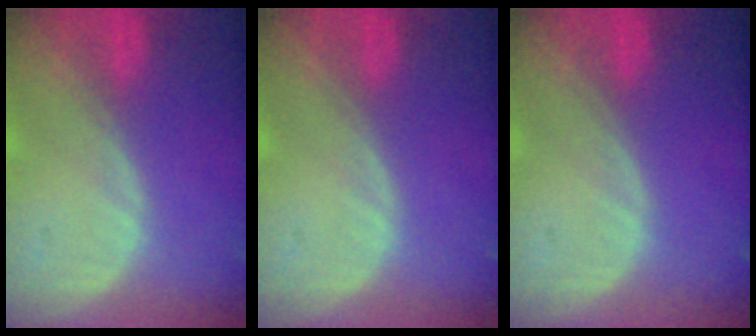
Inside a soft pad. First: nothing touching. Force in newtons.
{"total": 0.0}
{"total": 0.0}